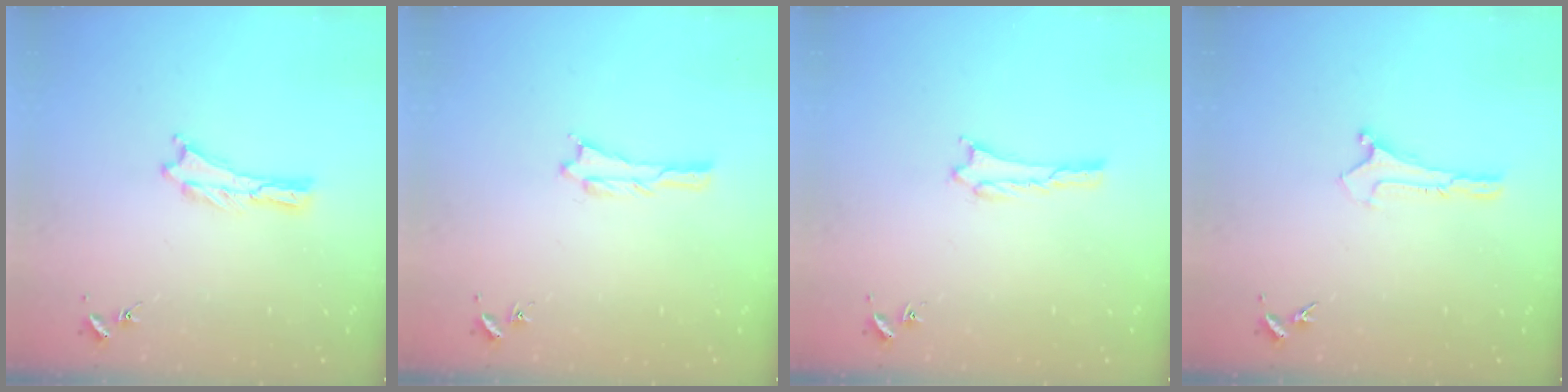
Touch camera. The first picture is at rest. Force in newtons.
{"total": 0.6, "press": 0.6, "slide": 0.1}
{"total": 0.9, "press": 0.8, "slide": 0.1}
{"total": 0.0}